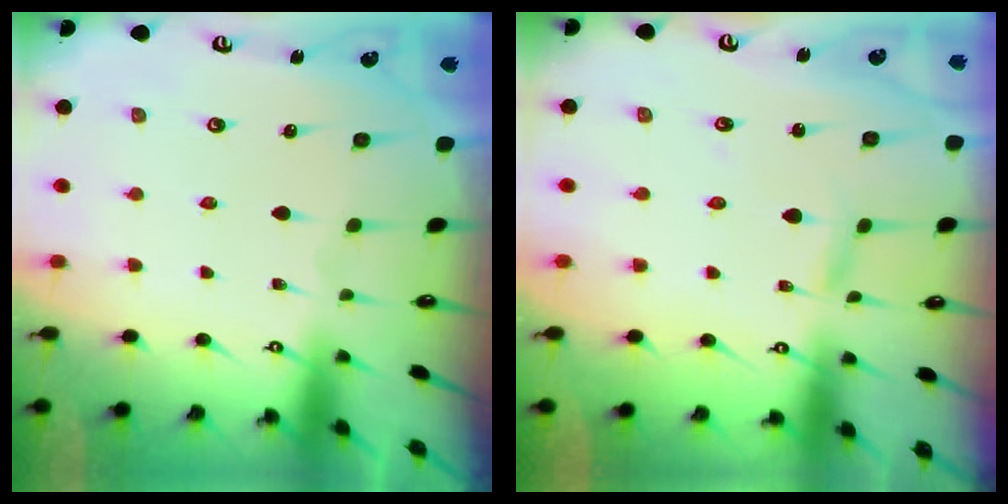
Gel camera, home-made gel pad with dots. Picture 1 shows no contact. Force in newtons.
{"total": 2.8, "press": 2.8, "slide": 0.1}